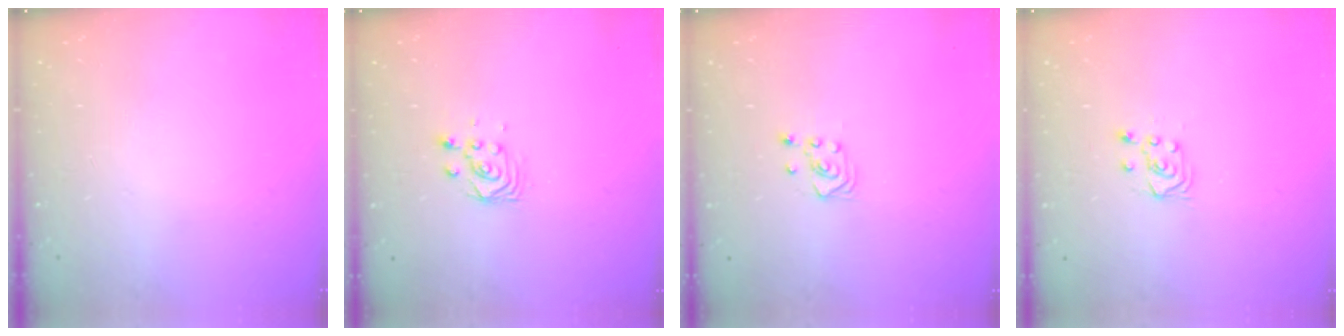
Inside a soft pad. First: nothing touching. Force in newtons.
{"total": 2.8, "press": 2.8, "slide": 0.3}
{"total": 3.0, "press": 2.6, "slide": 1.5}
{"total": 4.5, "press": 4.4, "slide": 0.8}